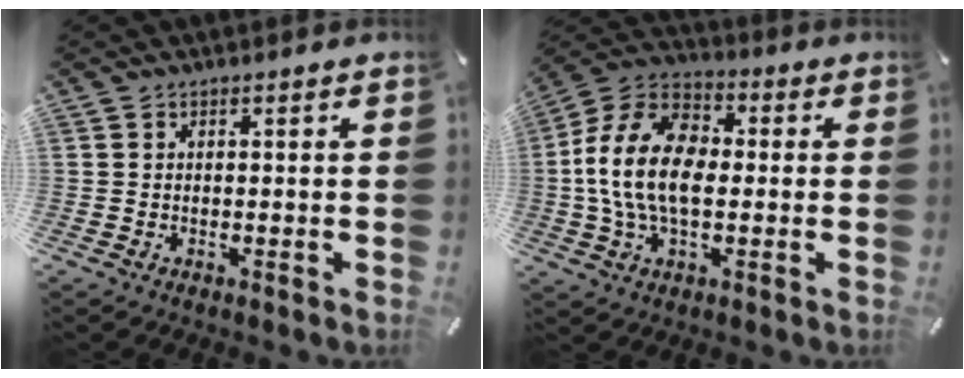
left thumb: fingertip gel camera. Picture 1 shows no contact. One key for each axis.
{"total": 15.0, "fx": -1.2, "fy": 9.7, "fz": 11.4, "tx": -0.251, "ty": 0.012, "tz": -0.021}